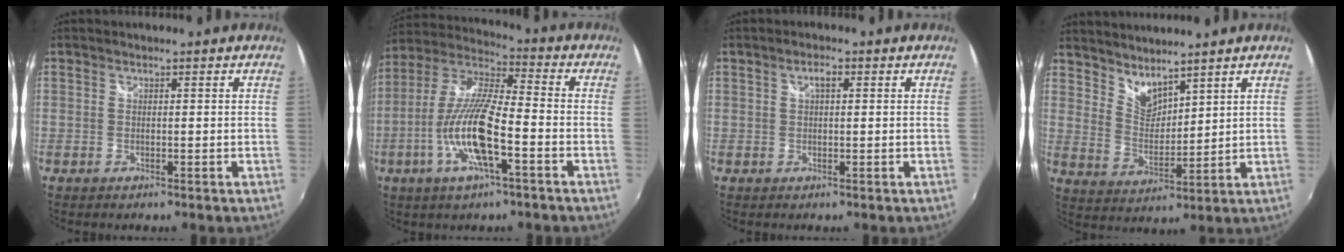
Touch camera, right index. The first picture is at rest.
{"total": 15.0, "force": [-5.4, 3.1, 13.6], "torque": [-0.277, -0.009, -0.108]}
{"total": 2.0, "force": [0.6, 0.9, 1.7], "torque": [-0.030, 0.006, 0.008]}
{"total": 6.7, "force": [5.8, 2.0, 2.5], "torque": [-0.037, -0.006, 0.113]}